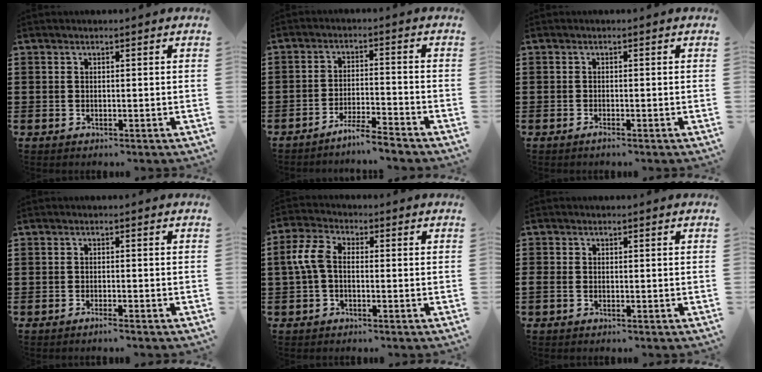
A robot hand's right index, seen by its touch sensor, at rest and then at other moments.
{"total": 4.3, "force": [-4.1, -0.5, 1.3], "torque": [-0.032, -0.005, -0.082]}
{"total": 0.7, "force": [-0.5, 0.0, 0.5], "torque": [-0.009, -0.005, -0.009]}
{"total": 1.2, "force": [-1.0, -0.2, 0.6], "torque": [-0.009, -0.003, -0.018]}
{"total": 4.8, "force": [-0.7, 2.7, 3.9], "torque": [-0.103, -0.001, -0.022]}
{"total": 0.7, "force": [-0.5, 0.4, 0.4], "torque": [-0.010, -0.002, -0.009]}